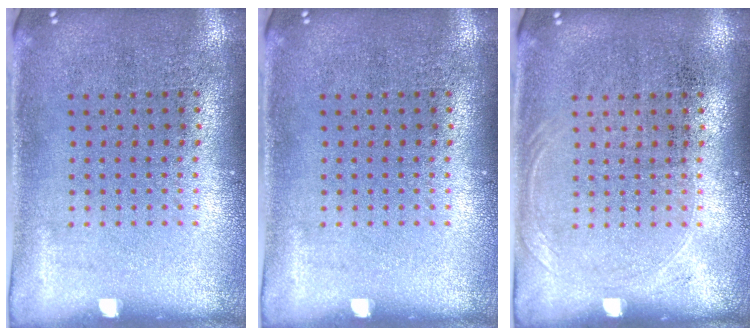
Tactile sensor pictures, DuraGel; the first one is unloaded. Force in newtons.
{"total": 0.0}
{"total": 0.7, "press": 0.7, "slide": 0.3}